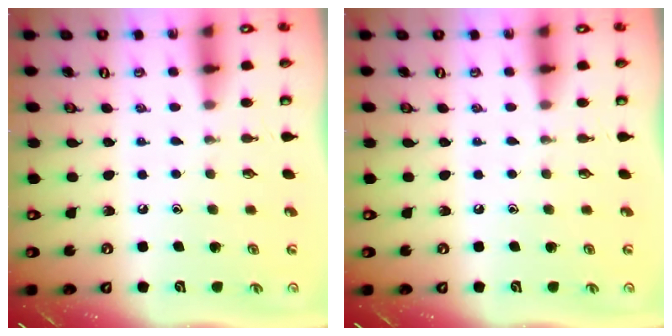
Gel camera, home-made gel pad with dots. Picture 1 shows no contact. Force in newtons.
{"total": 0.0}